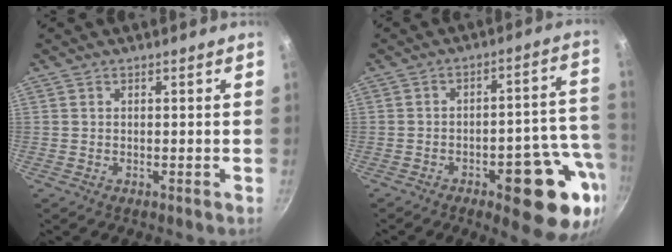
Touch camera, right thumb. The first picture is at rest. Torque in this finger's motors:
{"motor_torque": [2.22, 2.05, 1.31, -1.46, 0.23]}